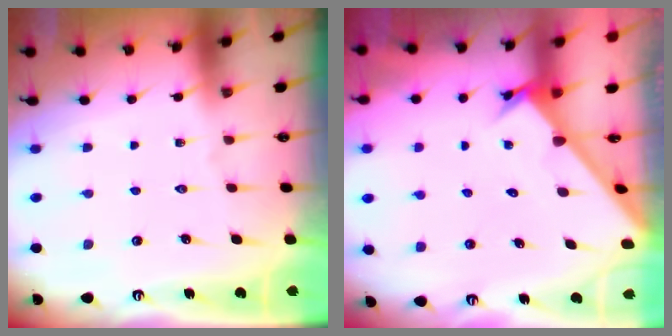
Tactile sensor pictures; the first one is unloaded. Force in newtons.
{"total": 2.6, "press": 2.6, "slide": 0.3}